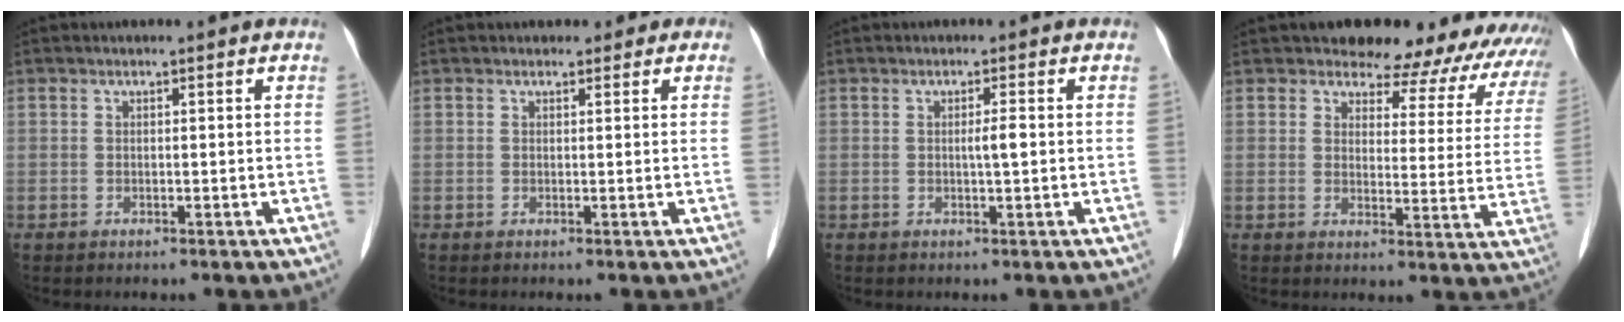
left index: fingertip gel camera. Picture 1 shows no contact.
{"total": 1.7, "force": [1.1, 1.3, 0.2], "torque": [0.008, -0.001, 0.007]}
{"total": 1.7, "force": [0.0, 0.0, 1.7], "torque": [-0.030, 0.000, 0.001]}
{"total": 18.5, "force": [17.1, 5.9, 3.5], "torque": [0.002, -0.054, 0.162]}